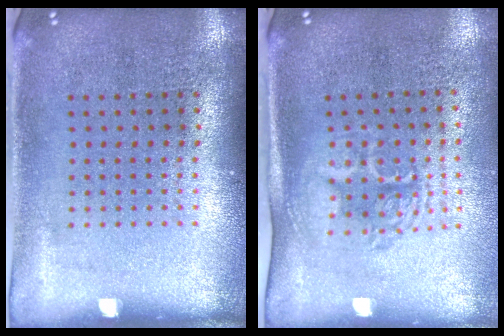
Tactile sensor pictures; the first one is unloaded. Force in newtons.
{"total": 1.7, "press": 1.4, "slide": 1.0}